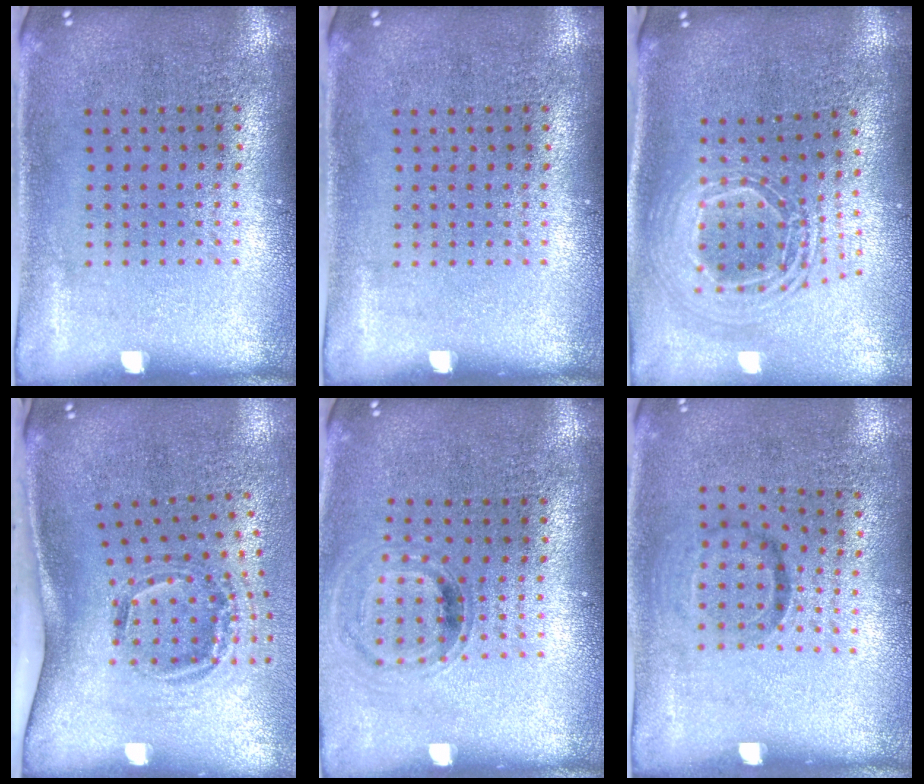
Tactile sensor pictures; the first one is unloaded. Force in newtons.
{"total": 0.0}
{"total": 2.2, "press": 1.8, "slide": 1.4}
{"total": 2.0, "press": 1.2, "slide": 1.7}
{"total": 0.8, "press": 0.8, "slide": 0.1}
{"total": 1.0, "press": 0.6, "slide": 0.8}